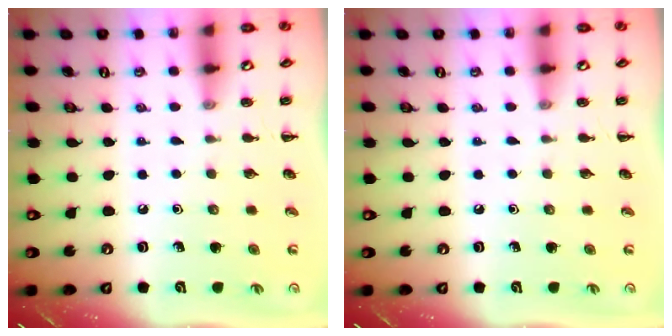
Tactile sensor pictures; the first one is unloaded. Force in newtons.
{"total": 0.0}